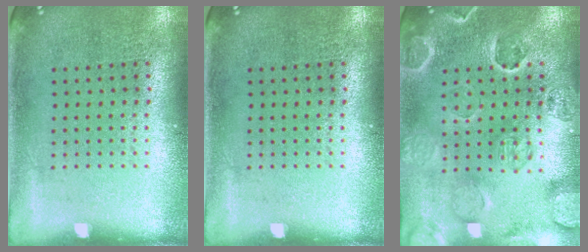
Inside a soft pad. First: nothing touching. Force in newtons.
{"total": 0.0}
{"total": 2.7, "press": 2.6, "slide": 0.5}